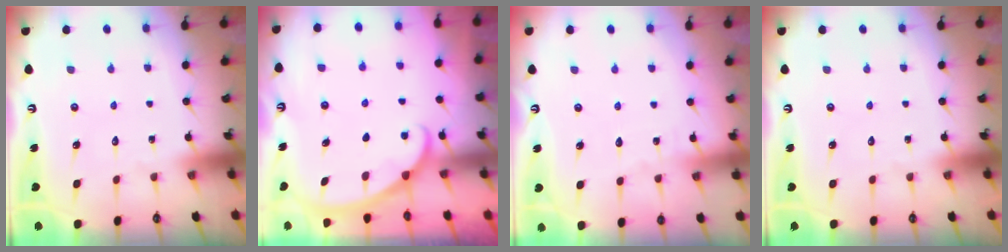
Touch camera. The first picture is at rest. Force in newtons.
{"total": 1.9, "press": 1.9, "slide": 0.1}
{"total": 2.7, "press": 2.7, "slide": 0.2}
{"total": 0.0}